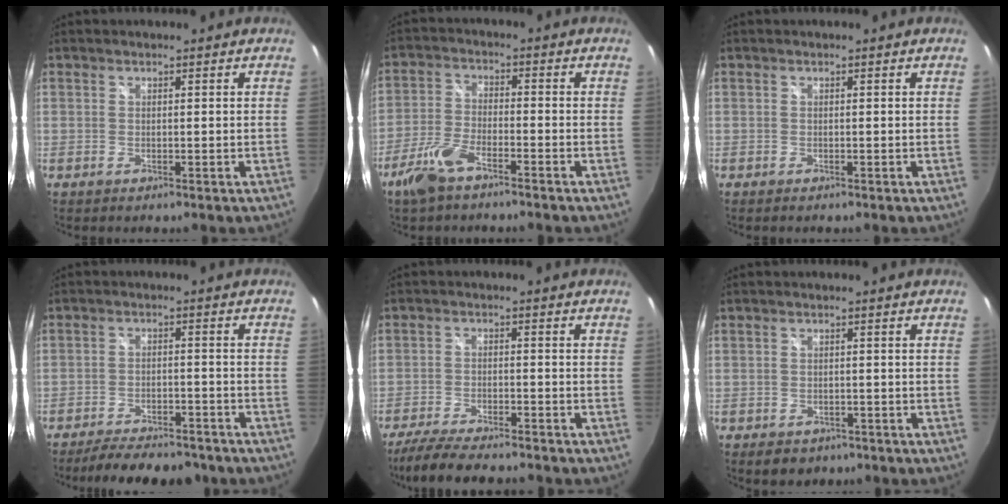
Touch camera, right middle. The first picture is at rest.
{"total": 7.6, "force": [-5.4, 2.4, 4.8], "torque": [-0.117, -0.002, -0.108]}
{"total": 0.0}
{"total": 13.4, "force": [-11.4, 3.8, 5.9], "torque": [-0.122, -0.015, -0.160]}
{"total": 11.6, "force": [-10.1, 1.7, 5.5], "torque": [-0.126, -0.026, -0.167]}
{"total": 3.9, "force": [-2.5, 2.5, 1.5], "torque": [-0.033, -0.008, -0.029]}